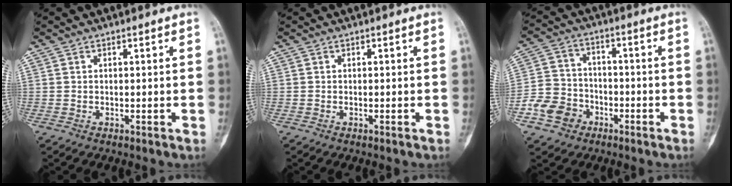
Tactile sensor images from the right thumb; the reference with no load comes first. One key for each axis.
{"total": 0.0}
{"total": 9.2, "fx": -4.4, "fy": 7.4, "fz": 3.0, "tx": -0.036, "ty": 0.034, "tz": -0.084}